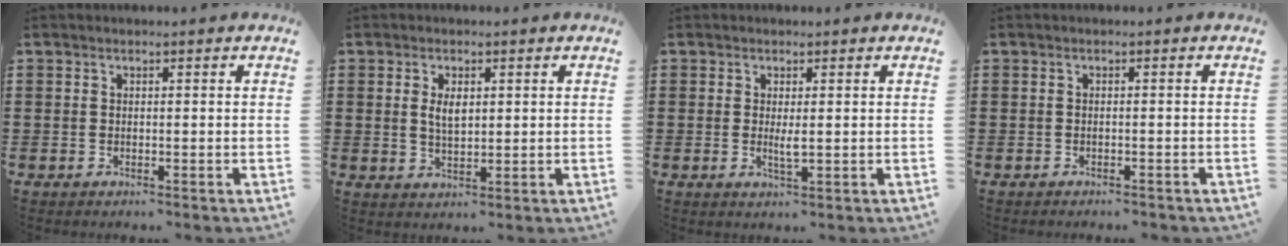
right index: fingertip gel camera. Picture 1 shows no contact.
{"total": 3.3, "force": [0.9, 1.7, 2.7], "torque": [-0.057, 0.008, 0.015]}
{"total": 2.1, "force": [0.1, 0.4, 2.1], "torque": [-0.039, -0.004, 0.002]}
{"total": 0.7, "force": [-0.6, 0.0, 0.3], "torque": [-0.007, -0.002, -0.013]}